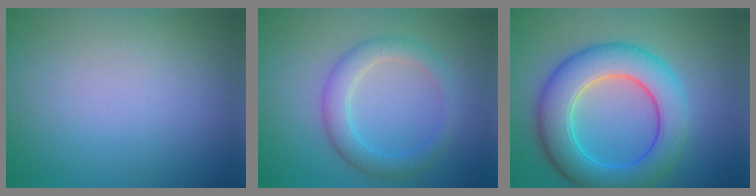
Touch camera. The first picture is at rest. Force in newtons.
{"total": 3.4, "press": 3.3, "slide": 0.4}
{"total": 8.3, "press": 8.3, "slide": 0.2}